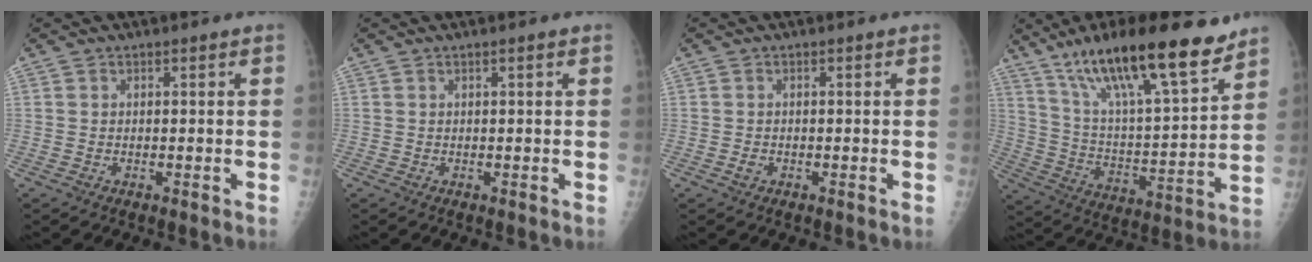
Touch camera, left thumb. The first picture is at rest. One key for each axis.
{"total": 0.6, "fx": 0.3, "fy": 0.1, "fz": 0.6, "tx": -0.010, "ty": 0.001, "tz": 0.003}
{"total": 1.0, "fx": -0.4, "fy": 0.8, "fz": 0.5, "tx": -0.009, "ty": 0.001, "tz": -0.008}
{"total": 23.8, "fx": 16.3, "fy": 5.4, "fz": 16.4, "tx": -0.255, "ty": -0.063, "tz": 0.280}